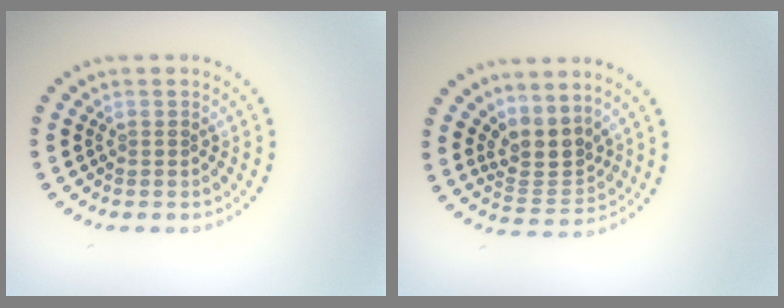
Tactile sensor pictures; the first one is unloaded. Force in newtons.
{"total": 3.3, "press": 2.4, "slide": 2.2}